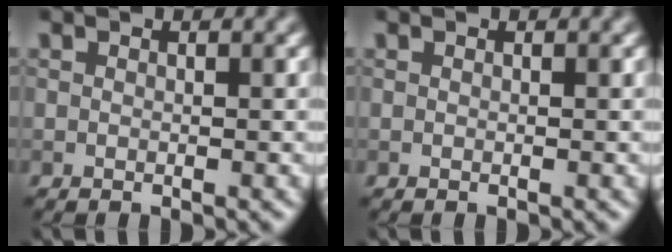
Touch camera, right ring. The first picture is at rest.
{"total": 0.0}